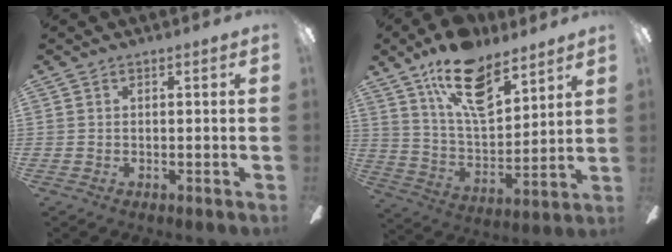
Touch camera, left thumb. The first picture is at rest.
{"total": 18.0, "force": [11.7, 8.2, 11.0], "torque": [-0.191, -0.054, 0.206]}